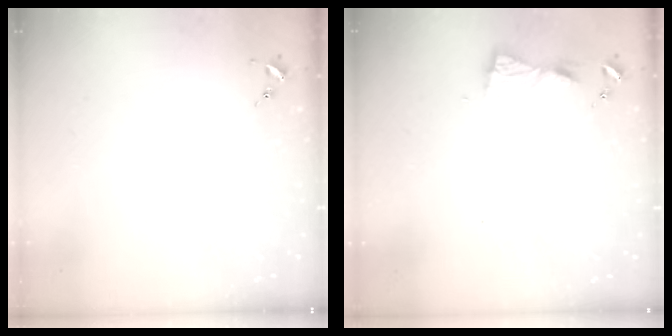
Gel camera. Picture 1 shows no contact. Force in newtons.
{"total": 4.8, "press": 4.8, "slide": 0.5}